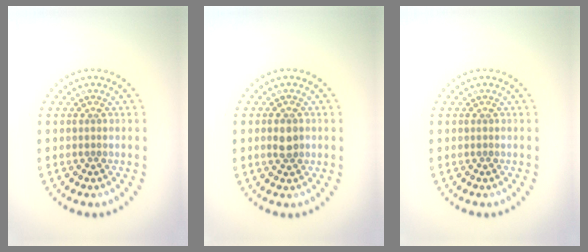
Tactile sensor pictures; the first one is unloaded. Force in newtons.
{"total": 1.7, "press": 1.7, "slide": 0.1}
{"total": 0.0}